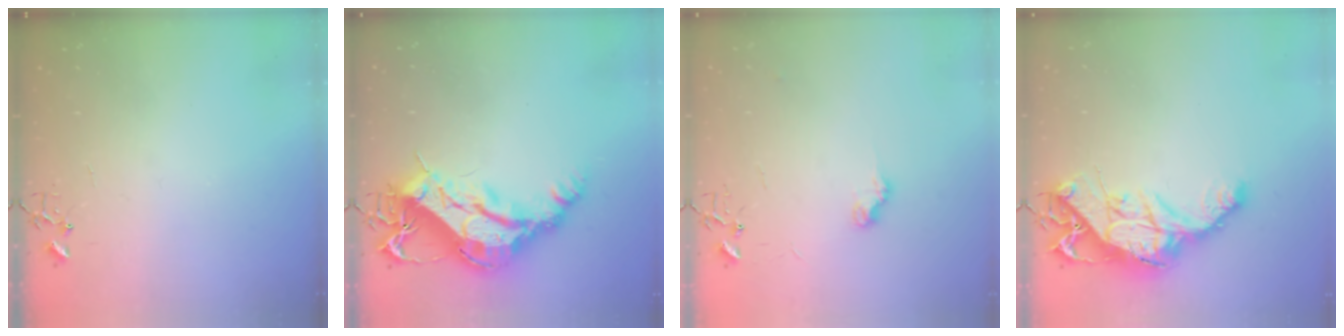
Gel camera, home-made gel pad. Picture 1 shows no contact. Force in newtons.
{"total": 20.3, "press": 20.2, "slide": 2.1}
{"total": 7.1, "press": 7.1, "slide": 0.5}
{"total": 16.1, "press": 16.0, "slide": 1.6}